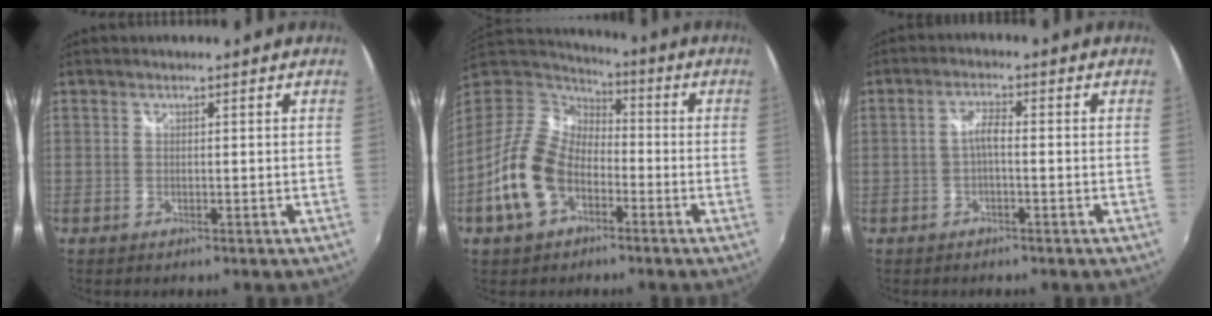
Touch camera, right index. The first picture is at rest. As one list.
[{"total": 14.7, "force": [-5.6, 9.8, 9.4], "torque": [-0.203, 0.003, -0.104]}, {"total": 2.5, "force": [-0.7, 0.6, 2.3], "torque": [-0.048, 0.007, -0.014]}]